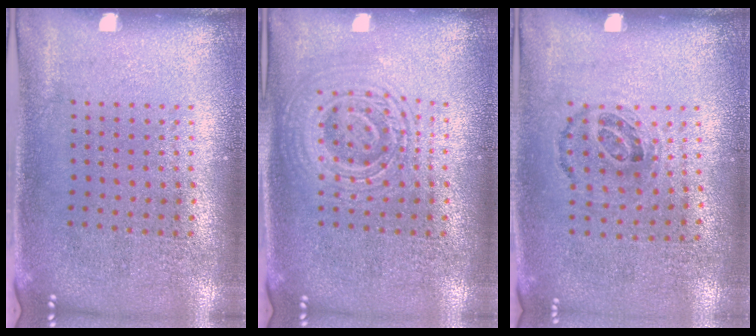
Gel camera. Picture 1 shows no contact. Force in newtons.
{"total": 2.8, "press": 2.8, "slide": 0.6}
{"total": 1.0, "press": 0.7, "slide": 0.7}